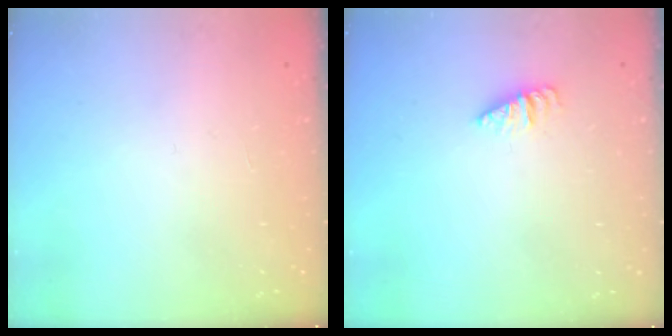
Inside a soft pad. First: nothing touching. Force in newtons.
{"total": 2.1, "press": 2.1, "slide": 0.3}